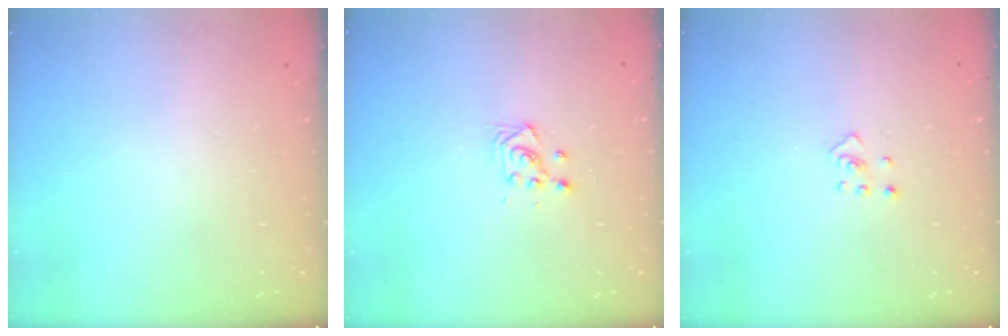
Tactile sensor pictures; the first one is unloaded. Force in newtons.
{"total": 3.0, "press": 2.9, "slide": 0.8}
{"total": 2.4, "press": 2.3, "slide": 0.4}